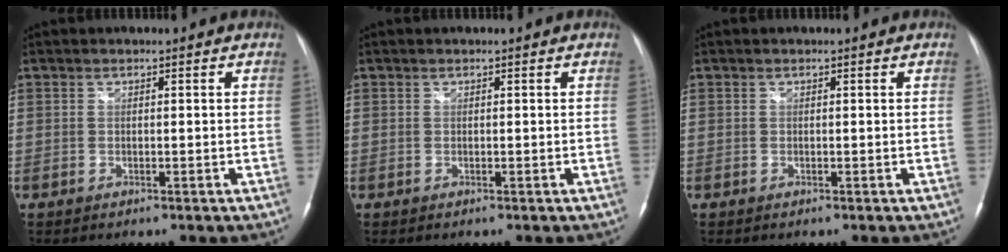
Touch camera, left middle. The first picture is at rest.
{"total": 0.0}
{"total": 0.0}